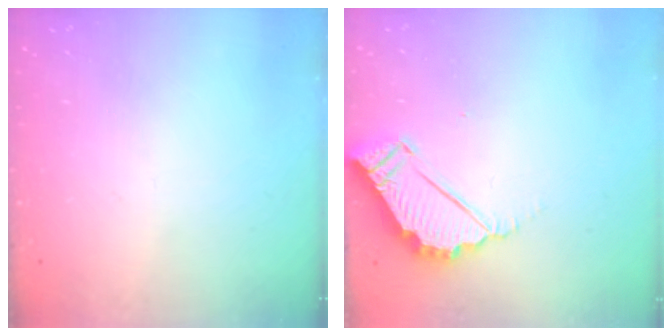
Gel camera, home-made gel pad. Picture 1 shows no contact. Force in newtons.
{"total": 5.4, "press": 5.4, "slide": 0.2}